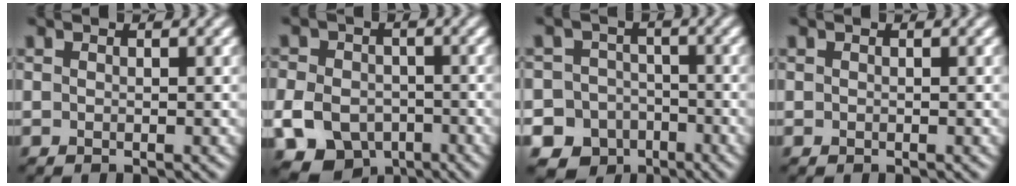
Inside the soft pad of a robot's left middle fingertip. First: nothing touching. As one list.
[{"total": 8.4, "force": [-4.0, 6.4, 3.7], "torque": [-0.066, -0.031, -0.079]}, {"total": 10.7, "force": [-7.2, 7.8, 1.0], "torque": [-0.013, -0.031, -0.127]}, {"total": 0.0}]